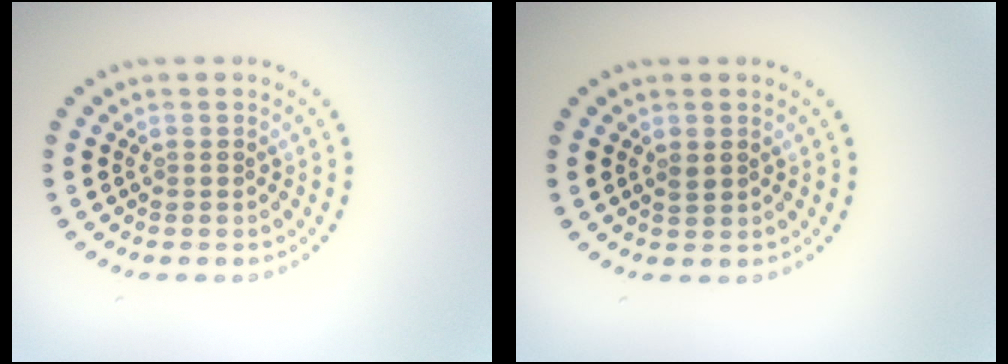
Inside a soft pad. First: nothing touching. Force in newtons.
{"total": 0.8, "press": 0.8, "slide": 0.1}